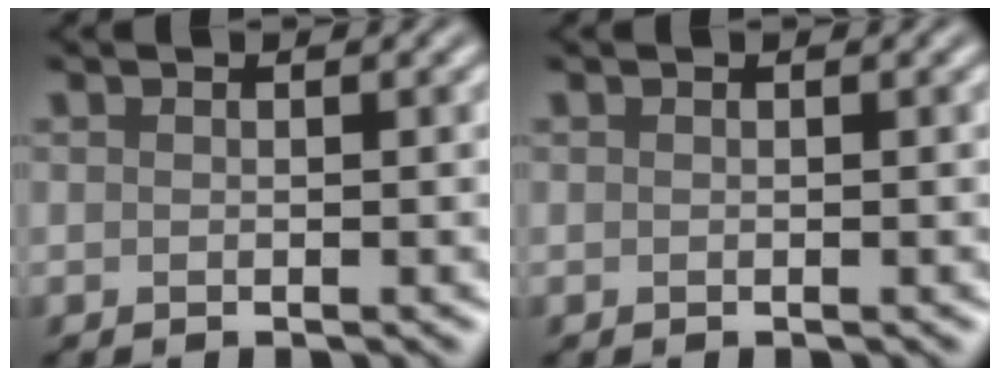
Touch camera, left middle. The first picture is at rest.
{"total": 0.0}